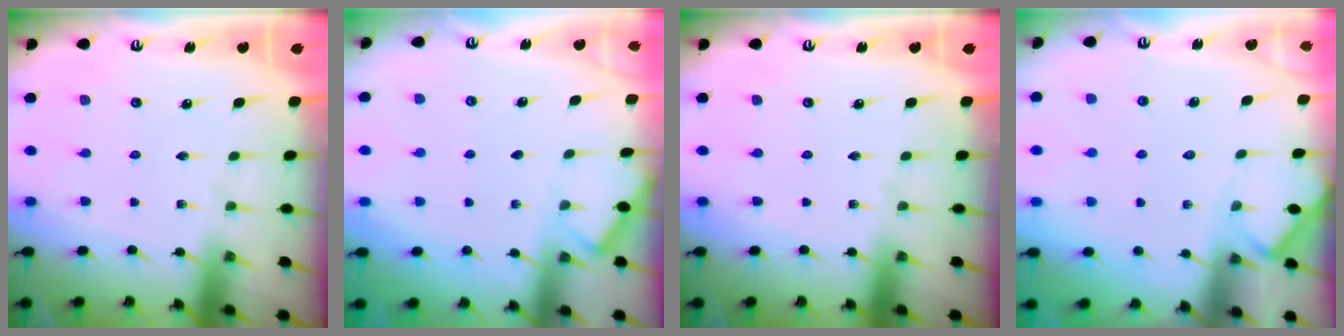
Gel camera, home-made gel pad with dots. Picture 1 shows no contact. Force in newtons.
{"total": 2.7, "press": 2.6, "slide": 0.3}
{"total": 0.0}
{"total": 4.4, "press": 4.4, "slide": 0.5}